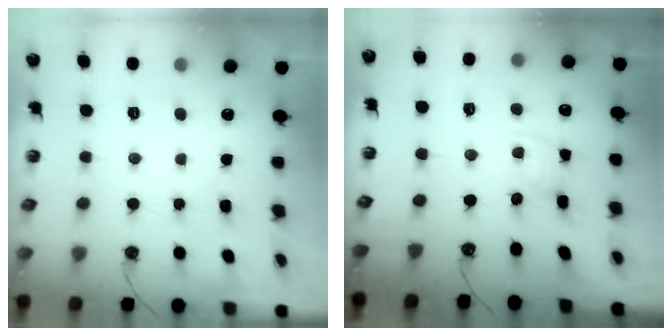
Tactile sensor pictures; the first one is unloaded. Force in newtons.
{"total": 1.8, "press": 1.8, "slide": 0.3}